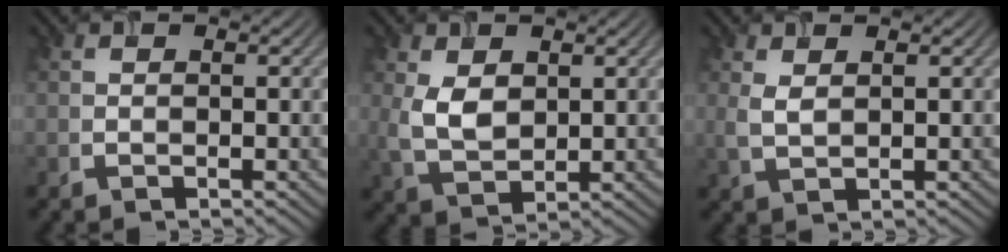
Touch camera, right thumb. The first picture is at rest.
{"total": 5.0, "force": [1.1, 3.2, 3.7], "torque": [-0.091, -0.004, 0.027]}
{"total": 2.2, "force": [0.9, 1.0, 1.8], "torque": [-0.050, -0.002, 0.024]}